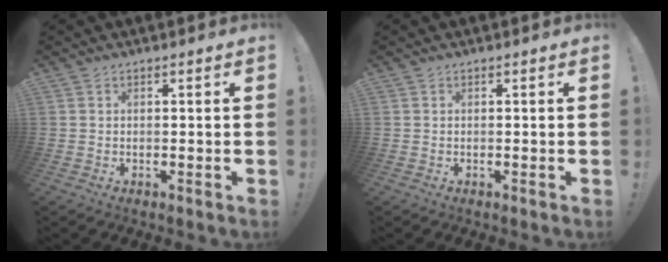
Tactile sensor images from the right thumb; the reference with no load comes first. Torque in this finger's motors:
{"motor_torque": [0.35, -0.12, 0.02, -0.38, 0.02]}